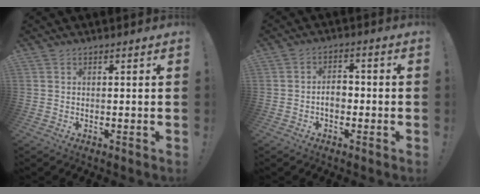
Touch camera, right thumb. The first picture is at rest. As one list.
[{"total": 4.9, "force": [-1.2, 3.3, 3.4], "torque": [-0.052, 0.009, -0.023]}]